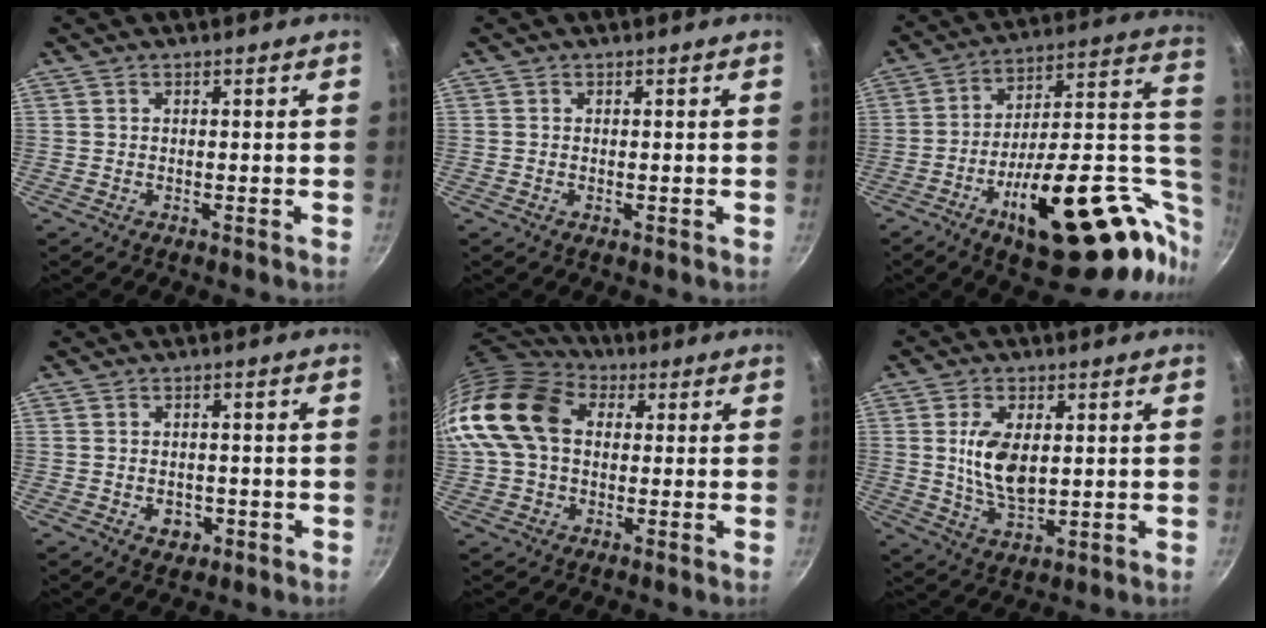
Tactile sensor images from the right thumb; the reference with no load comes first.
{"total": 0.0}
{"total": 31.7, "force": [-6.2, 13.8, 27.9], "torque": [-0.356, 0.023, -0.082]}
{"total": 3.8, "force": [-1.3, 2.9, 2.1], "torque": [-0.021, 0.011, -0.010]}
{"total": 17.3, "force": [2.2, 12.7, 11.6], "torque": [-0.214, 0.031, 0.026]}
{"total": 9.7, "force": [1.5, 5.3, 8.0], "torque": [-0.144, -0.015, 0.033]}